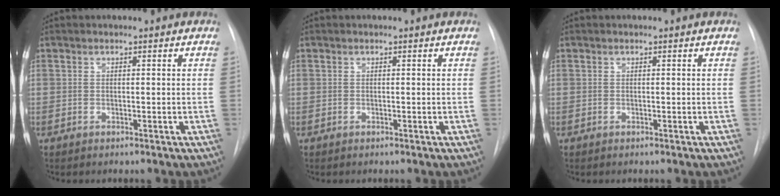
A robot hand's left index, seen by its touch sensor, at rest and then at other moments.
{"total": 0.0}
{"total": 0.0}